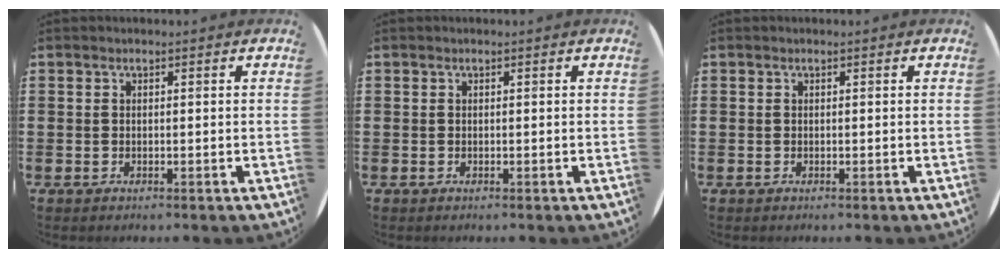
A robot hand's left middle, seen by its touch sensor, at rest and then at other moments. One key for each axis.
{"total": 0.0}
{"total": 0.0}